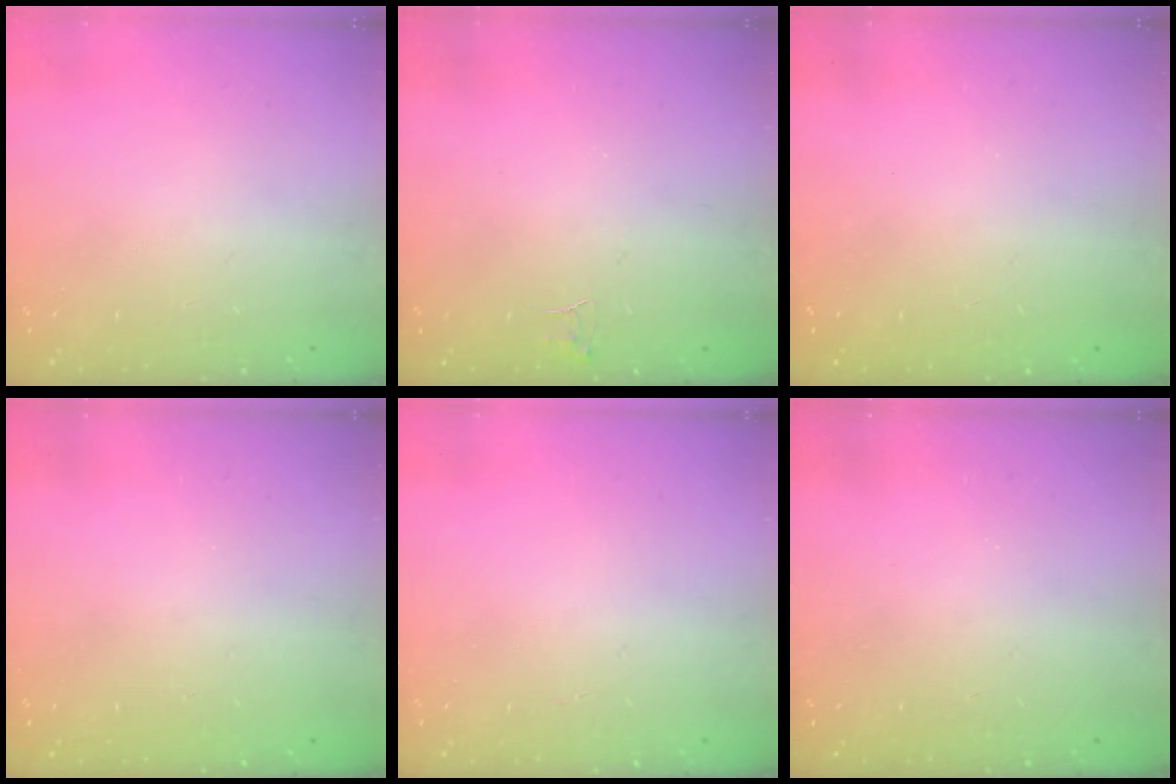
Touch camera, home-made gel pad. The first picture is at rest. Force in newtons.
{"total": 2.8, "press": 2.8, "slide": 0.2}
{"total": 0.0}
{"total": 0.0}
{"total": 2.2, "press": 2.2, "slide": 0.2}
{"total": 0.0}